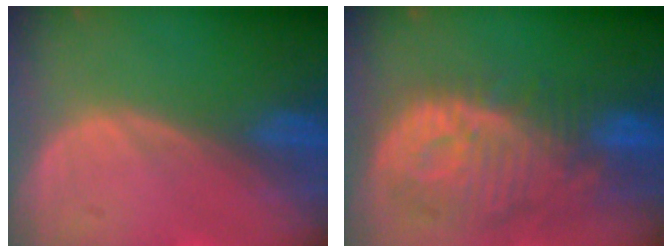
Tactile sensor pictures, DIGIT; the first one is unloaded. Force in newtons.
{"total": 12.2, "press": 10.9, "slide": 5.4}